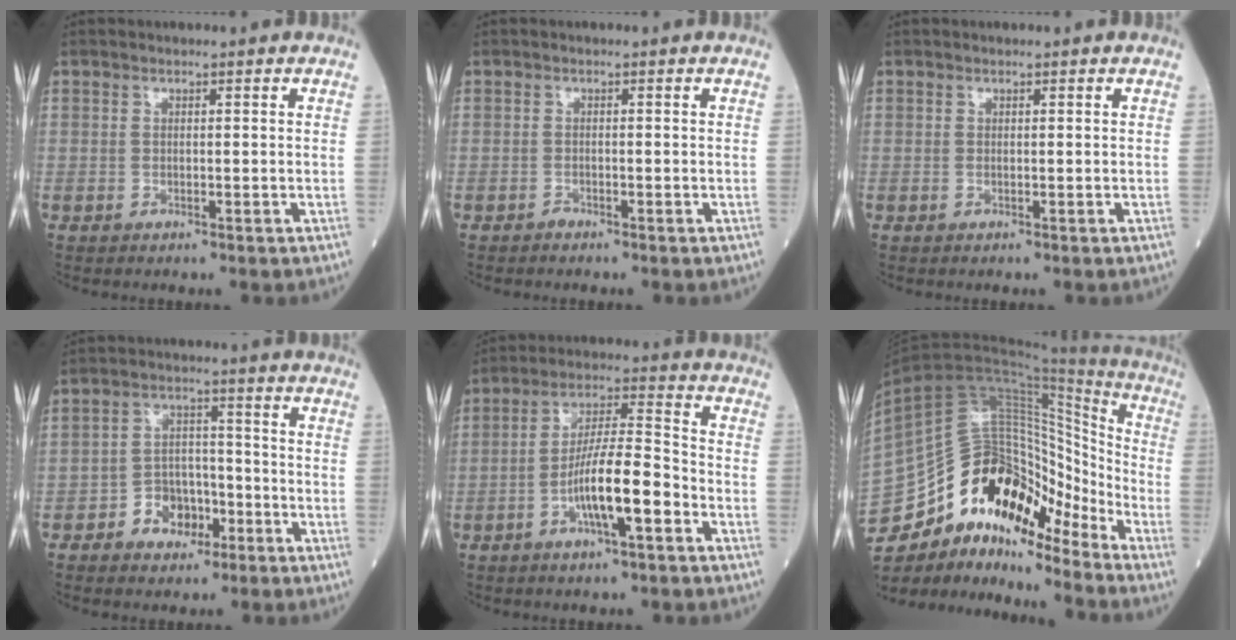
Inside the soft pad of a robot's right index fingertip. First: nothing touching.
{"total": 0.5, "force": [-0.5, 0.1, 0.1], "torque": [-0.002, -0.001, -0.012]}
{"total": 0.0}
{"total": 6.4, "force": [-3.3, 4.4, 3.1], "torque": [-0.054, 0.022, -0.055]}
{"total": 10.8, "force": [-4.1, 1.7, 9.8], "torque": [-0.181, 0.009, -0.074]}
{"total": 21.6, "force": [-15.4, 8.5, 12.6], "torque": [-0.241, 0.055, -0.262]}